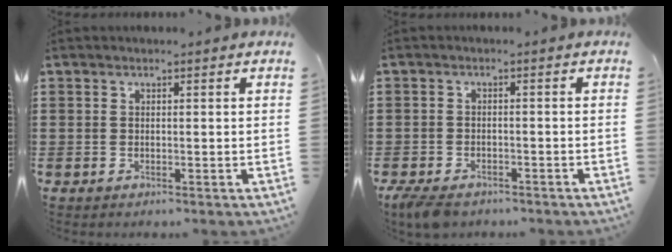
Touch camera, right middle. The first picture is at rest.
{"total": 2.7, "force": [-2.4, 1.0, 0.8], "torque": [-0.031, -0.001, -0.052]}